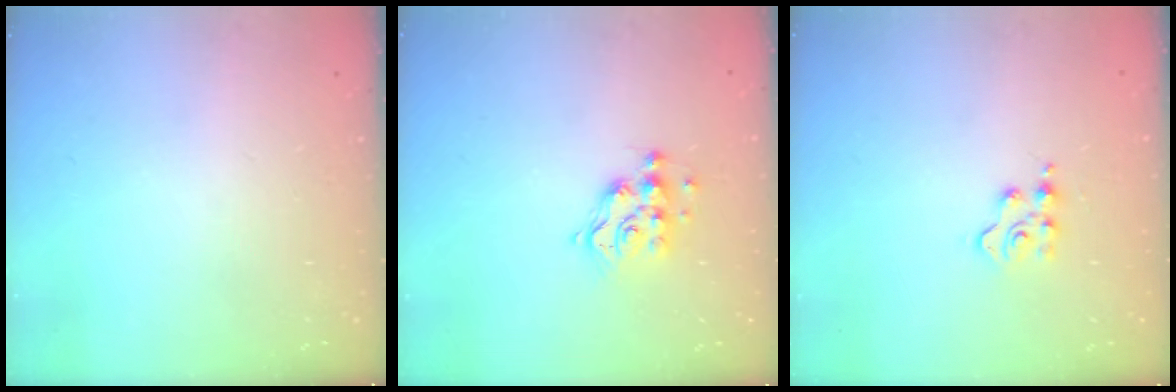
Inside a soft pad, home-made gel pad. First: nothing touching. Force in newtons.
{"total": 8.8, "press": 8.8, "slide": 0.4}
{"total": 3.7, "press": 3.7, "slide": 0.5}